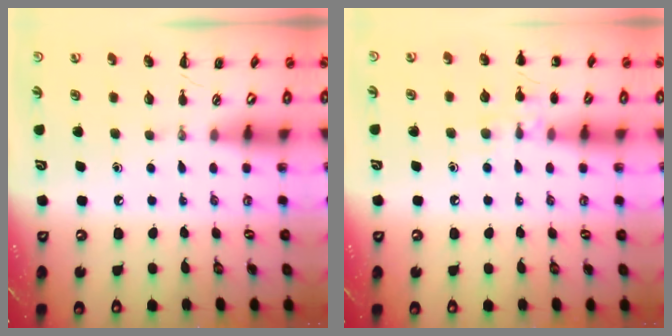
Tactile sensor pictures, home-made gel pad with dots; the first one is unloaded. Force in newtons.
{"total": 9.2, "press": 8.9, "slide": 2.0}